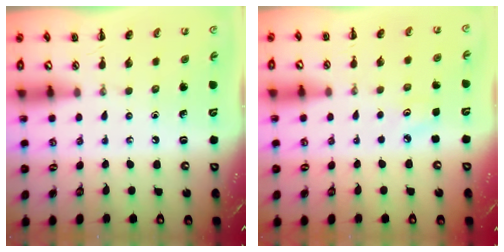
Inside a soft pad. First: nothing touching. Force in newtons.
{"total": 4.3, "press": 4.1, "slide": 1.3}